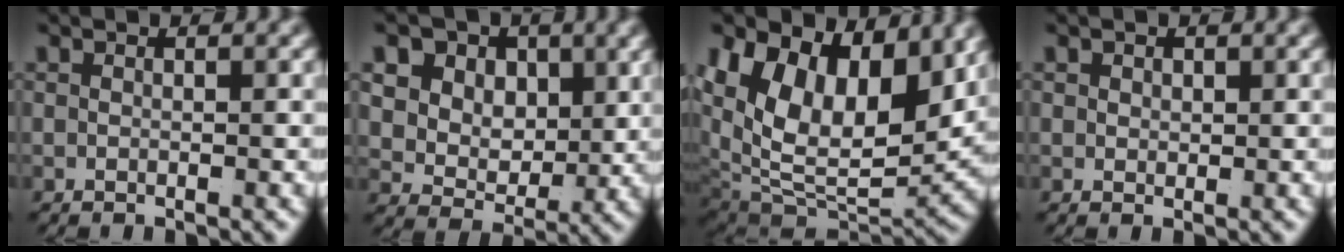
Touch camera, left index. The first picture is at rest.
{"total": 11.4, "force": [2.4, 9.6, 5.6], "torque": [-0.126, -0.023, 0.031]}
{"total": 16.4, "force": [1.4, 11.5, 11.7], "torque": [-0.219, -0.049, 0.044]}
{"total": 0.7, "force": [0.5, 0.4, 0.4], "torque": [-0.008, -0.008, 0.016]}